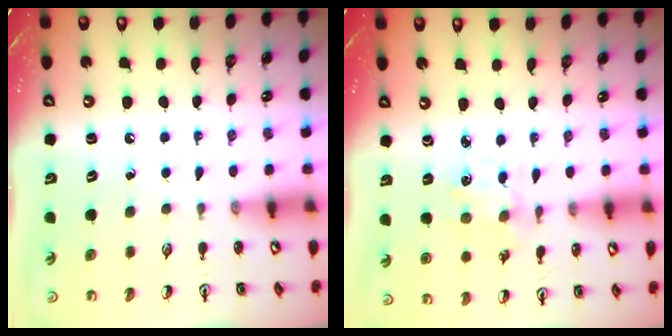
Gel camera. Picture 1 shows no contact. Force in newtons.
{"total": 2.0, "press": 1.9, "slide": 0.4}